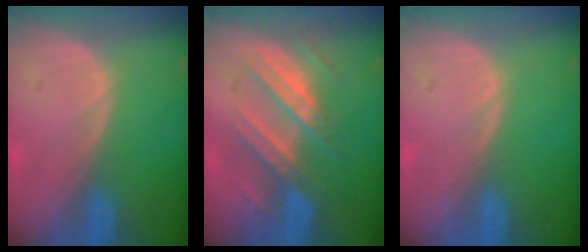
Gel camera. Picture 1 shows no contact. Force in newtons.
{"total": 7.3, "press": 7.3, "slide": 0.1}
{"total": 0.0}